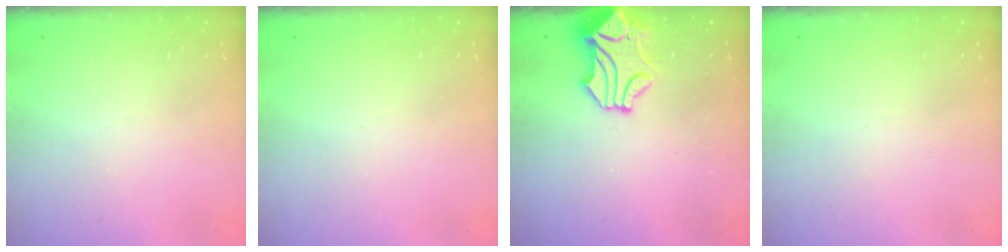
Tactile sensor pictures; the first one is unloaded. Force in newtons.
{"total": 0.0}
{"total": 1.0, "press": 0.4, "slide": 1.0}
{"total": 0.0}